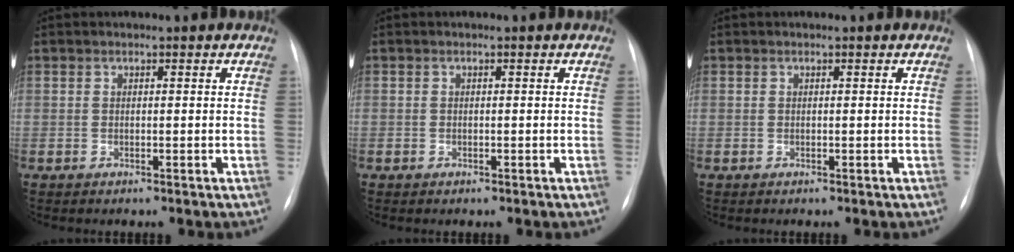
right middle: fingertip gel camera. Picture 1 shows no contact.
{"total": 0.0}
{"total": 0.0}